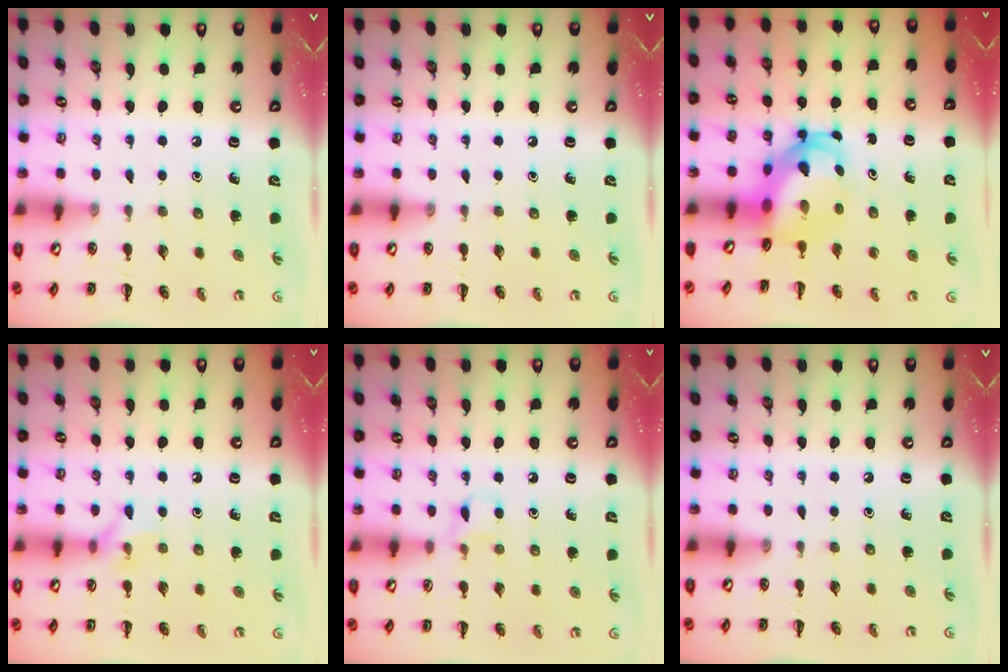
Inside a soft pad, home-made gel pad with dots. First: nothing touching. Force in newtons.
{"total": 0.0}
{"total": 4.8, "press": 4.7, "slide": 0.9}
{"total": 6.8, "press": 6.7, "slide": 1.0}
{"total": 5.6, "press": 5.3, "slide": 1.8}
{"total": 0.0}